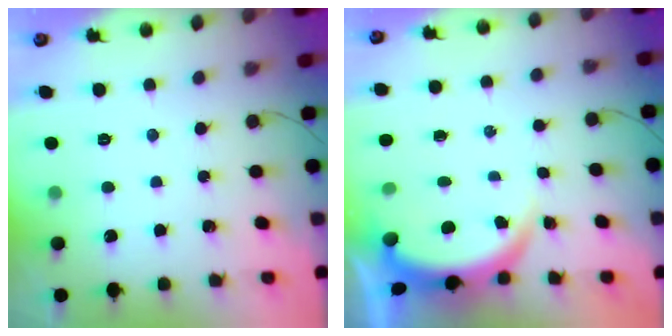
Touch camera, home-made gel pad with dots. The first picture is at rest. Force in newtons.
{"total": 4.0, "press": 4.0, "slide": 0.2}